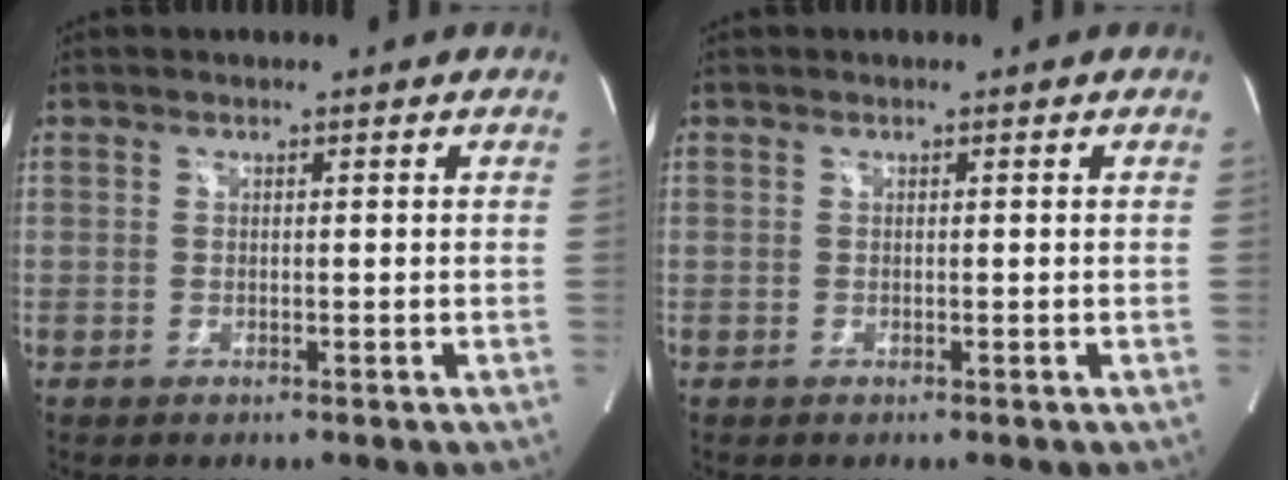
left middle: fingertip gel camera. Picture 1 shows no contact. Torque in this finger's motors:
{"motor_torque": [0.00, 0.00, -0.01, 0.00]}